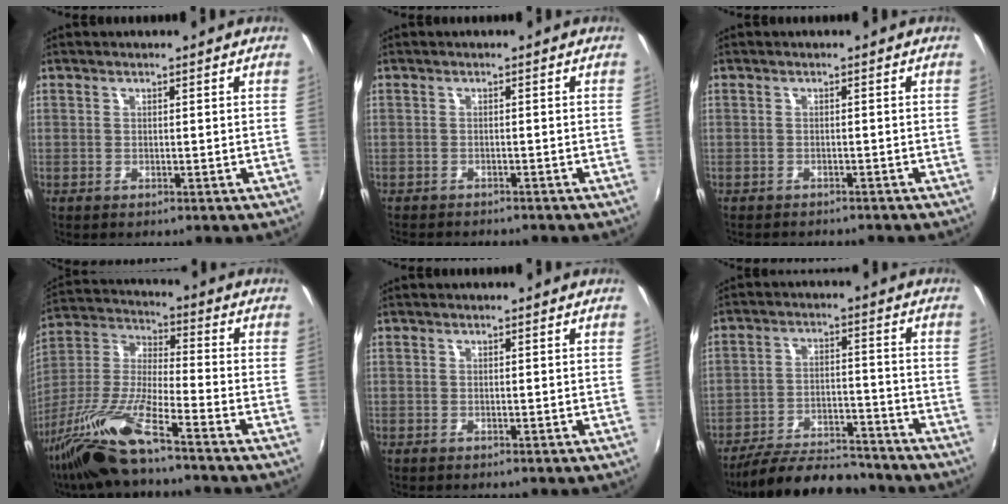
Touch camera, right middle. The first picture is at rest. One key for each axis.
{"total": 4.4, "fx": -4.1, "fy": 0.9, "fz": 1.3, "tx": -0.036, "ty": -0.017, "tz": -0.064}
{"total": 3.9, "fx": -3.6, "fy": 0.9, "fz": 1.2, "tx": -0.030, "ty": -0.014, "tz": -0.053}
{"total": 14.7, "fx": -10.7, "fy": 1.0, "fz": 10.1, "tx": -0.211, "ty": -0.019, "tz": -0.214}
{"total": 0.0}
{"total": 15.0, "fx": -13.4, "fy": 3.9, "fz": 5.6, "tx": -0.124, "ty": -0.003, "tz": -0.200}